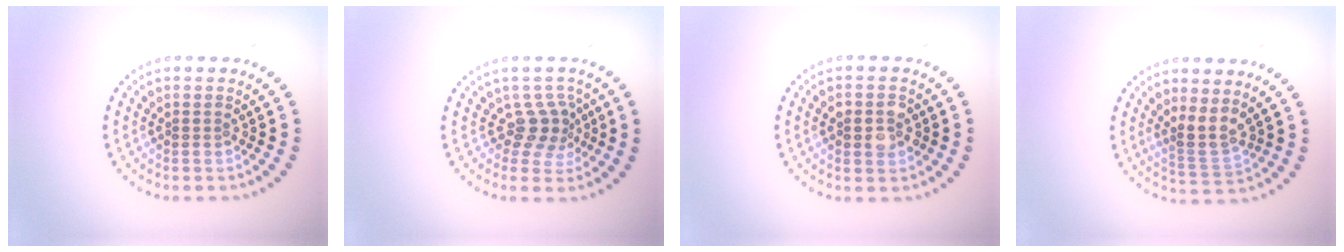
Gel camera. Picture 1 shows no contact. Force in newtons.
{"total": 2.5, "press": 1.8, "slide": 1.8}
{"total": 2.8, "press": 2.8, "slide": 0.1}
{"total": 2.8, "press": 2.0, "slide": 1.9}